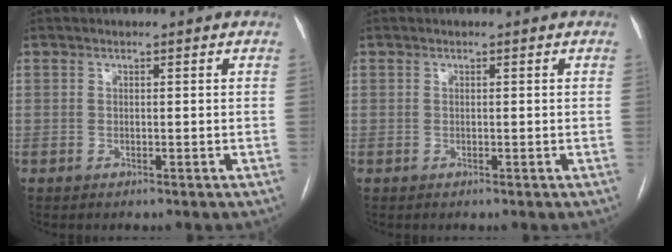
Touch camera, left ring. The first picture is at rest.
{"total": 0.0}